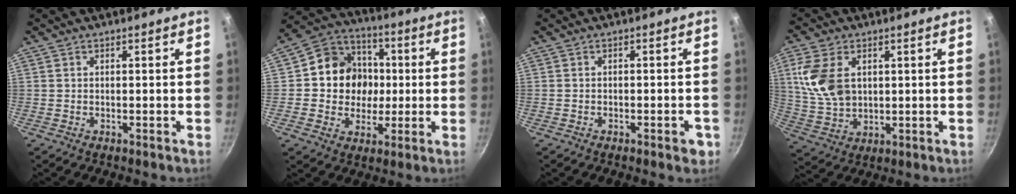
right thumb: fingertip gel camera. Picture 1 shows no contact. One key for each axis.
{"total": 13.5, "fx": 0.5, "fy": 12.2, "fz": 5.8, "tx": -0.060, "ty": 0.019, "tz": -0.002}
{"total": 2.9, "fx": -1.4, "fy": 1.1, "fz": 2.3, "tx": -0.023, "ty": 0.009, "tz": -0.016}
{"total": 11.6, "fx": 2.7, "fy": 7.8, "fz": 8.1, "tx": -0.150, "ty": -0.011, "tz": 0.062}